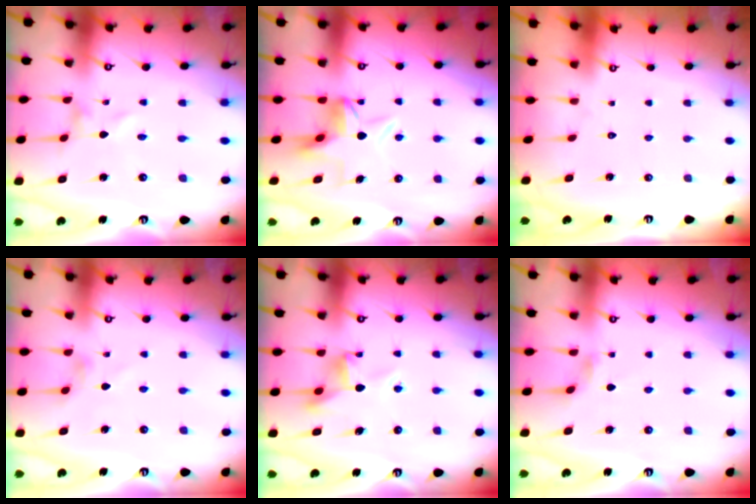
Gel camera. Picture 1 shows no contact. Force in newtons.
{"total": 6.2, "press": 6.2, "slide": 0.2}
{"total": 1.6, "press": 1.6, "slide": 0.1}
{"total": 3.0, "press": 3.0, "slide": 0.4}
{"total": 9.6, "press": 9.6, "slide": 0.4}
{"total": 2.3, "press": 2.3, "slide": 0.5}